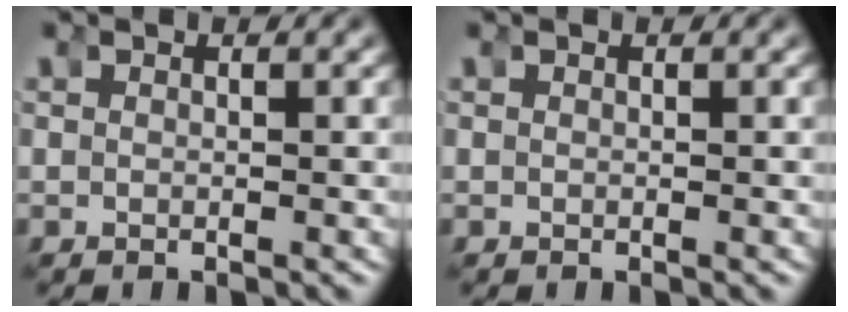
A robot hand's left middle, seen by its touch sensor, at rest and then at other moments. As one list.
[{"total": 0.0}]